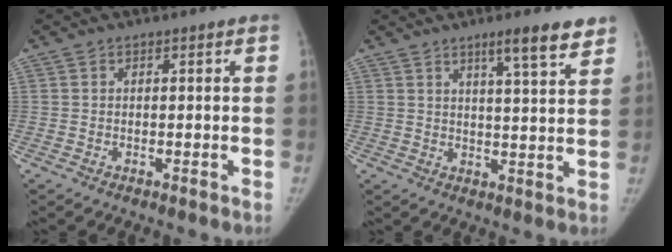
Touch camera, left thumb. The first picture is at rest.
{"total": 7.5, "force": [5.3, 0.9, 5.2], "torque": [-0.067, -0.034, 0.076]}